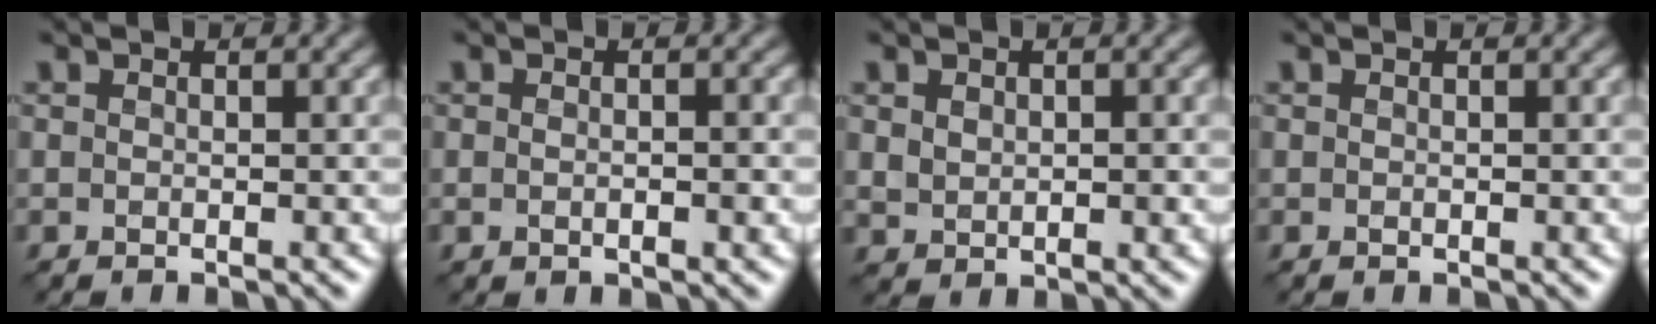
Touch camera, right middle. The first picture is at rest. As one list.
[{"total": 1.9, "force": [-0.3, 1.0, 1.6], "torque": [-0.006, -0.001, -0.005]}, {"total": 1.8, "force": [0.3, 1.3, 1.2], "torque": [-0.023, 0.001, 0.009]}, {"total": 0.0}]